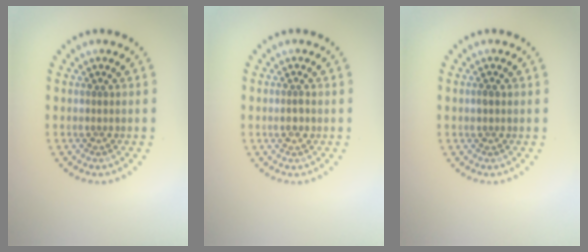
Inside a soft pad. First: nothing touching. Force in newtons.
{"total": 0.6, "press": 0.6, "slide": 0.1}
{"total": 0.7, "press": 0.7, "slide": 0.0}